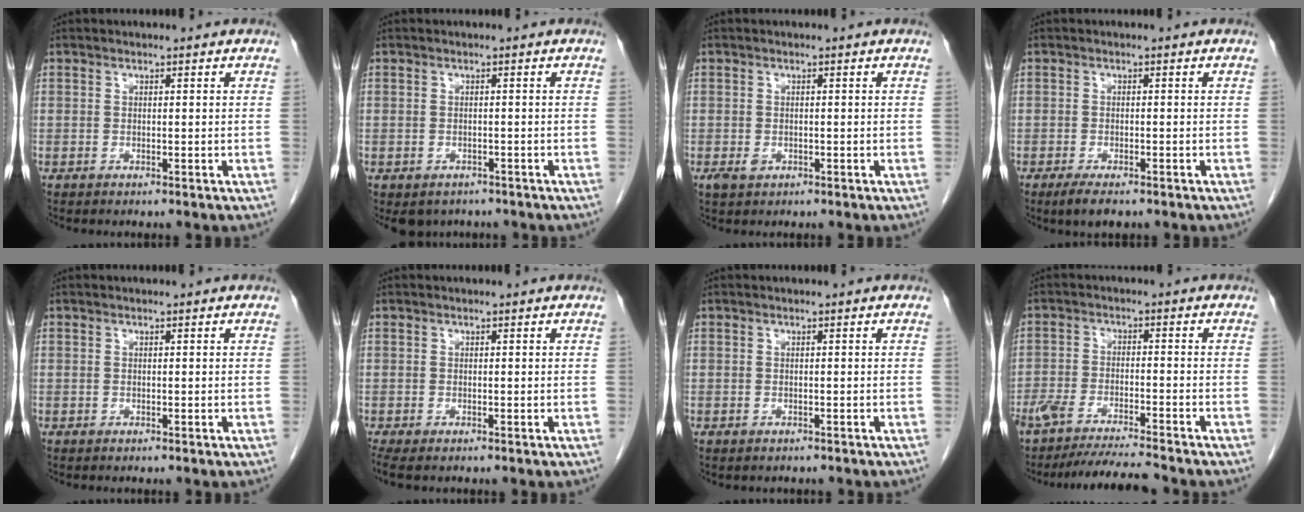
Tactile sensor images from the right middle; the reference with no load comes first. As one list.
[{"total": 3.9, "force": [-3.0, 2.5, 0.6], "torque": [-0.002, 0.003, -0.039]}, {"total": 1.5, "force": [-0.6, 1.0, 0.9], "torque": [-0.017, 0.000, -0.003]}, {"total": 3.3, "force": [-2.3, 1.0, 2.2], "torque": [-0.042, -0.007, -0.034]}, {"total": 0.0}, {"total": 2.9, "force": [-2.1, 1.1, 1.6], "torque": [-0.029, -0.011, -0.031]}, {"total": 0.8, "force": [-0.7, 0.5, 0.1], "torque": [-0.009, 0.000, -0.009]}, {"total": 10.4, "force": [-9.6, -0.2, 4.1], "torque": [-0.062, -0.011, -0.156]}]